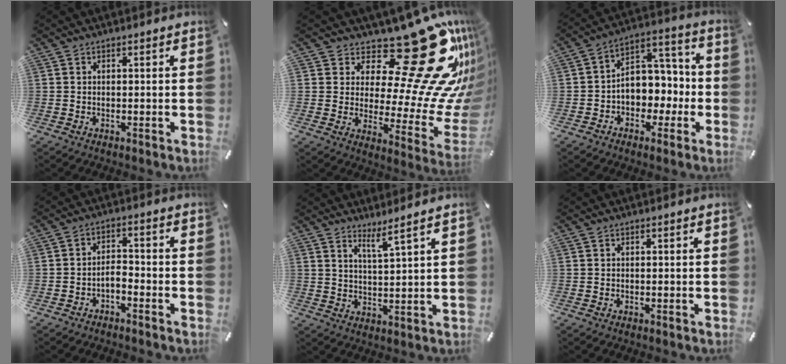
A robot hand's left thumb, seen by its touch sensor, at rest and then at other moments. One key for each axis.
{"total": 31.6, "fx": 16.1, "fy": 13.1, "fz": 23.8, "tx": -0.317, "ty": -0.137, "tz": 0.290}
{"total": 9.2, "fx": -1.6, "fy": 8.1, "fz": 4.0, "tx": -0.042, "ty": 0.007, "tz": -0.025}
{"total": 3.2, "fx": -2.4, "fy": 1.5, "fz": 1.6, "tx": -0.027, "ty": 0.017, "tz": -0.045}
{"total": 5.0, "fx": 4.4, "fy": -0.8, "fz": 2.2, "tx": -0.047, "ty": -0.031, "tz": 0.074}
{"total": 0.0}